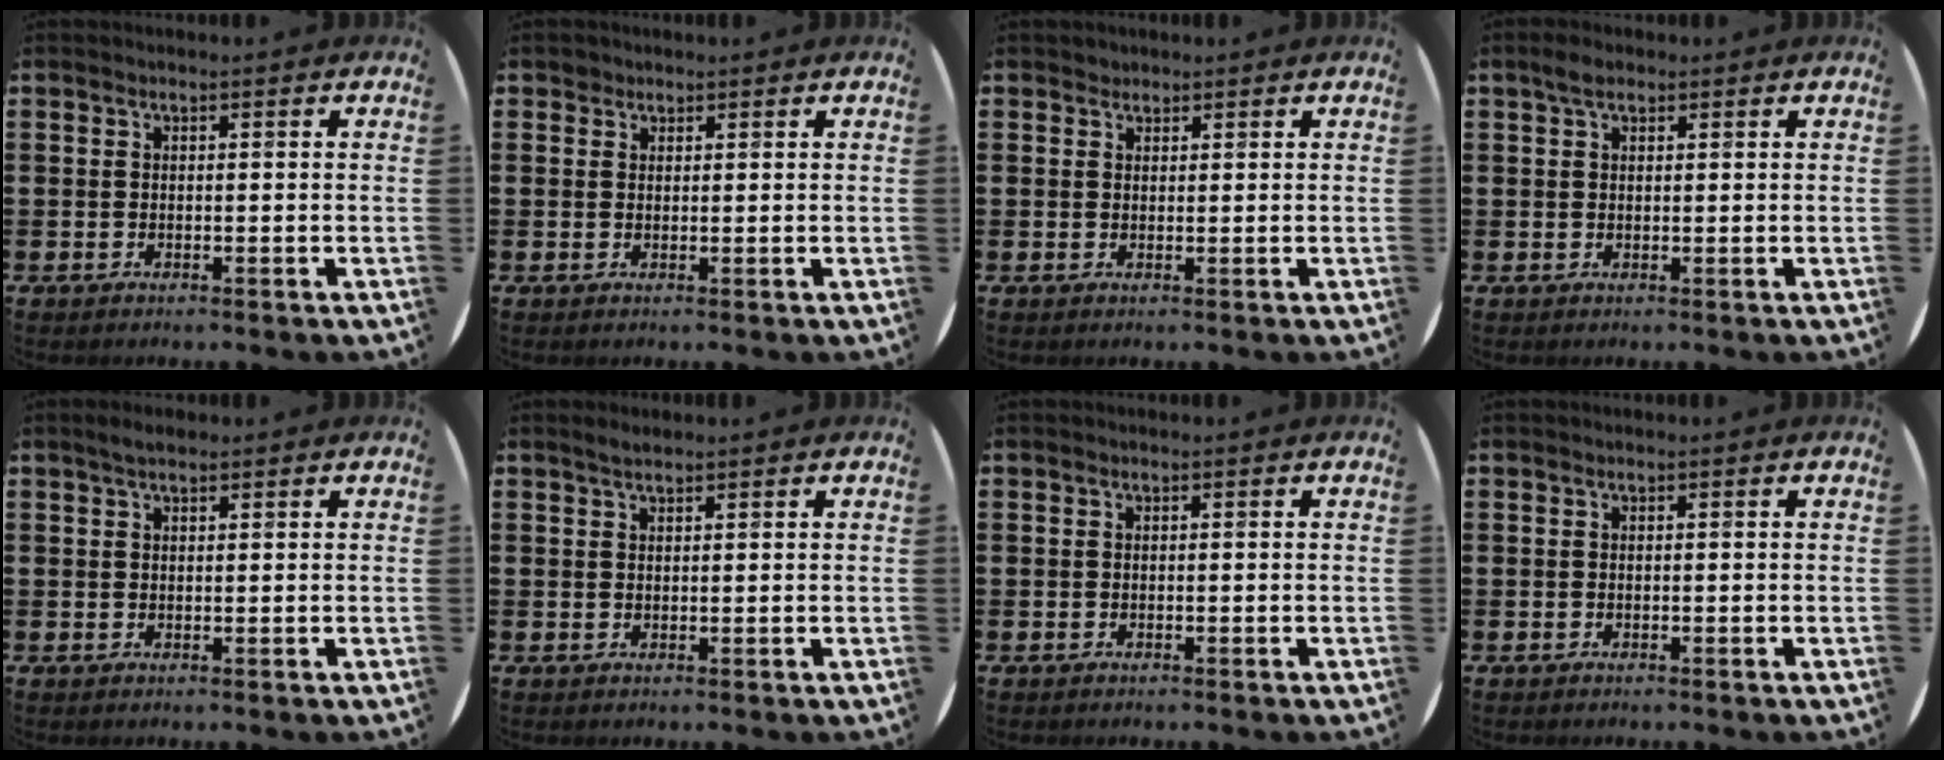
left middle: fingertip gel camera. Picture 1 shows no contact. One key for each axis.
{"total": 1.0, "fx": 0.8, "fy": 0.6, "fz": 0.0, "tx": 0.006, "ty": -0.001, "tz": 0.015}
{"total": 0.9, "fx": 0.9, "fy": 0.3, "fz": -0.1, "tx": 0.001, "ty": 0.002, "tz": 0.017}
{"total": 2.1, "fx": 1.4, "fy": 1.0, "fz": 1.0, "tx": -0.015, "ty": 0.004, "tz": 0.024}
{"total": 1.7, "fx": 1.3, "fy": 0.4, "fz": 0.9, "tx": -0.020, "ty": 0.004, "tz": 0.024}
{"total": 1.4, "fx": 1.3, "fy": 0.2, "fz": 0.6, "tx": -0.013, "ty": 0.003, "tz": 0.022}
{"total": 0.0}
{"total": 0.0}